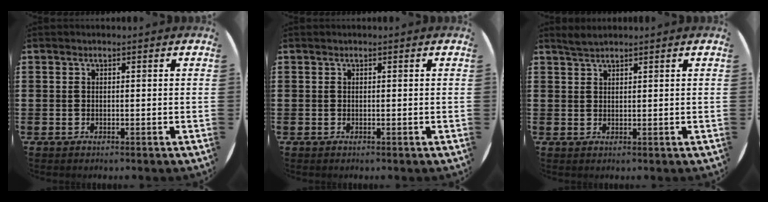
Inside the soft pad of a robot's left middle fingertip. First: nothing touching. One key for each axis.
{"total": 0.0}
{"total": 1.6, "fx": 1.5, "fy": 0.1, "fz": 0.4, "tx": -0.009, "ty": 0.002, "tz": 0.029}